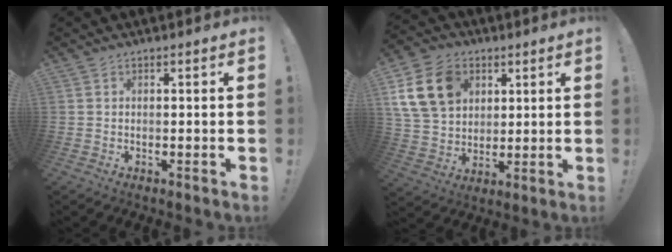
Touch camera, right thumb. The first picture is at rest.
{"total": 17.2, "force": [6.6, 13.0, 9.2], "torque": [-0.176, -0.023, 0.130]}